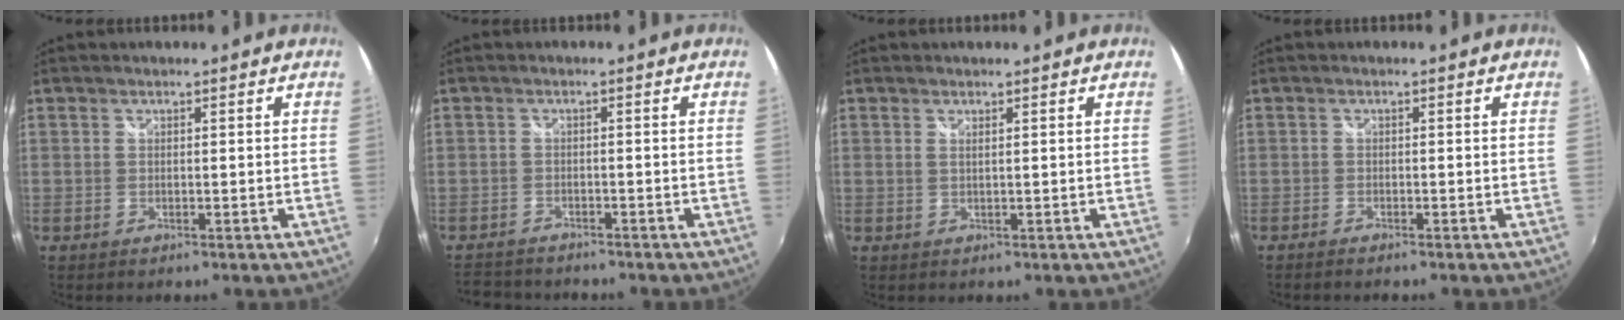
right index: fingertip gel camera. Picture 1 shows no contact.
{"total": 5.7, "force": [-5.2, 2.1, 1.0], "torque": [-0.041, -0.002, -0.090]}
{"total": 0.8, "force": [0.4, 0.0, 0.6], "torque": [-0.014, 0.000, 0.008]}
{"total": 1.4, "force": [-1.3, 0.2, 0.6], "torque": [-0.019, -0.007, -0.025]}